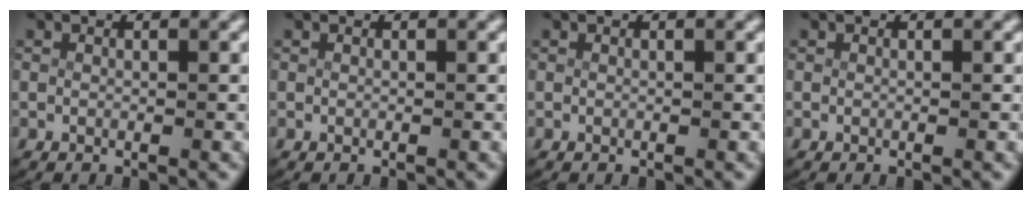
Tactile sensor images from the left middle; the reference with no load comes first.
{"total": 0.0}
{"total": 0.0}
{"total": 0.0}